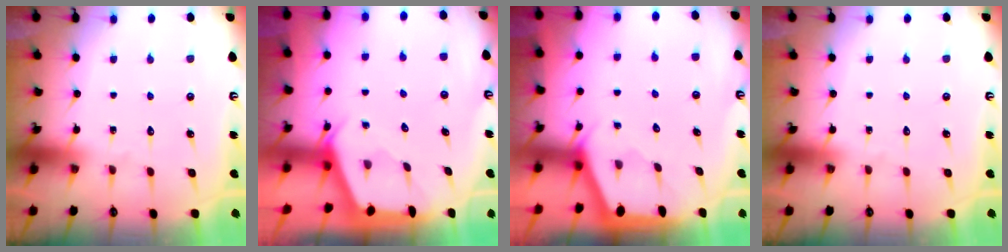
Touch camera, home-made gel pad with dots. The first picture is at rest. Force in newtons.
{"total": 2.2, "press": 2.2, "slide": 0.4}
{"total": 2.8, "press": 2.8, "slide": 0.1}
{"total": 0.0}